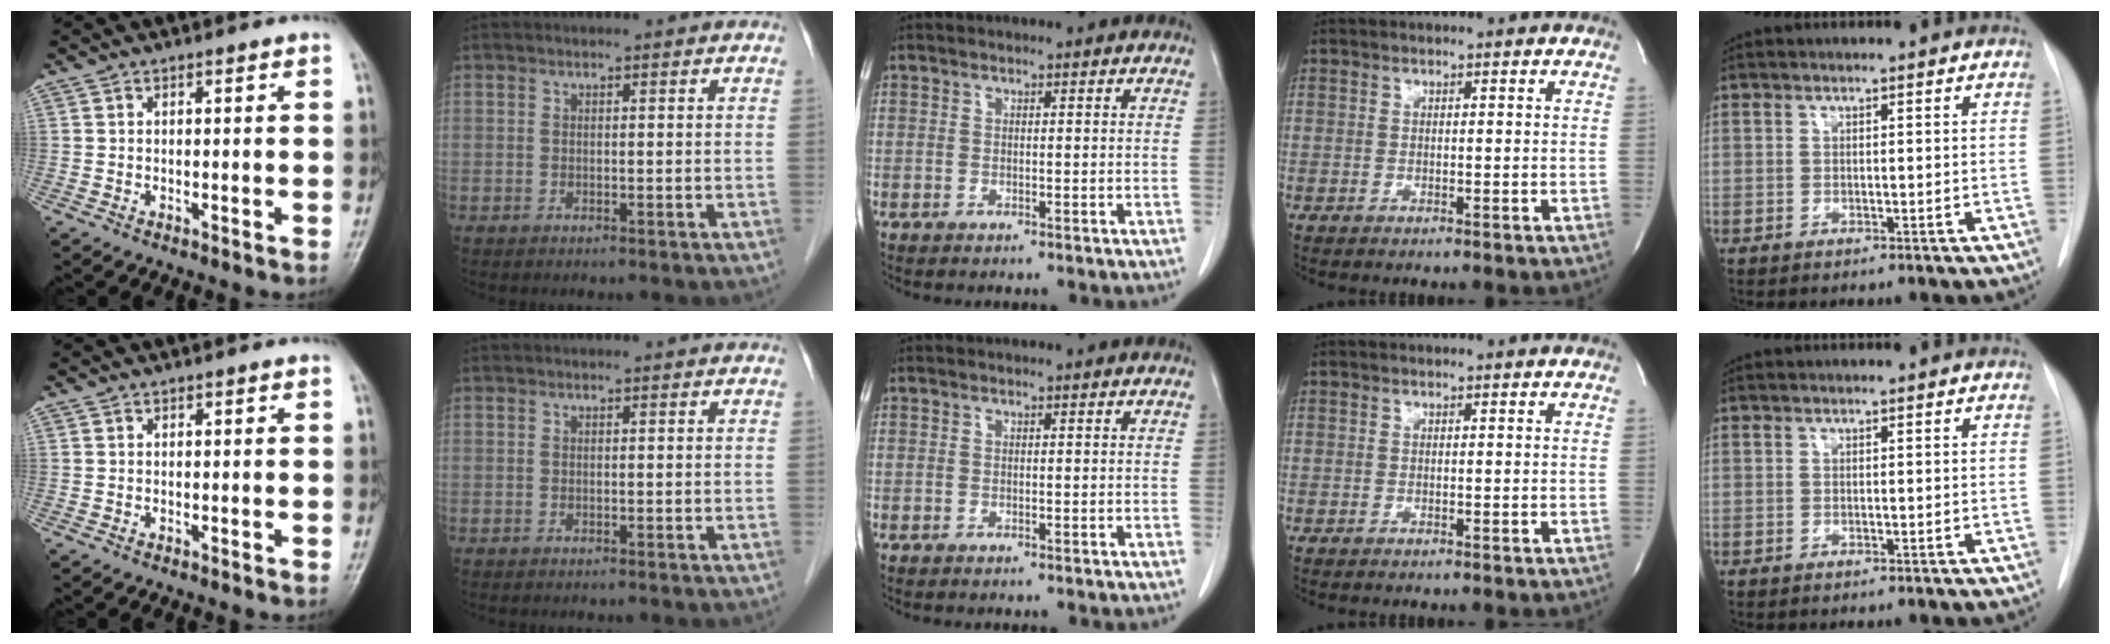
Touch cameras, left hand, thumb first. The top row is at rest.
{}